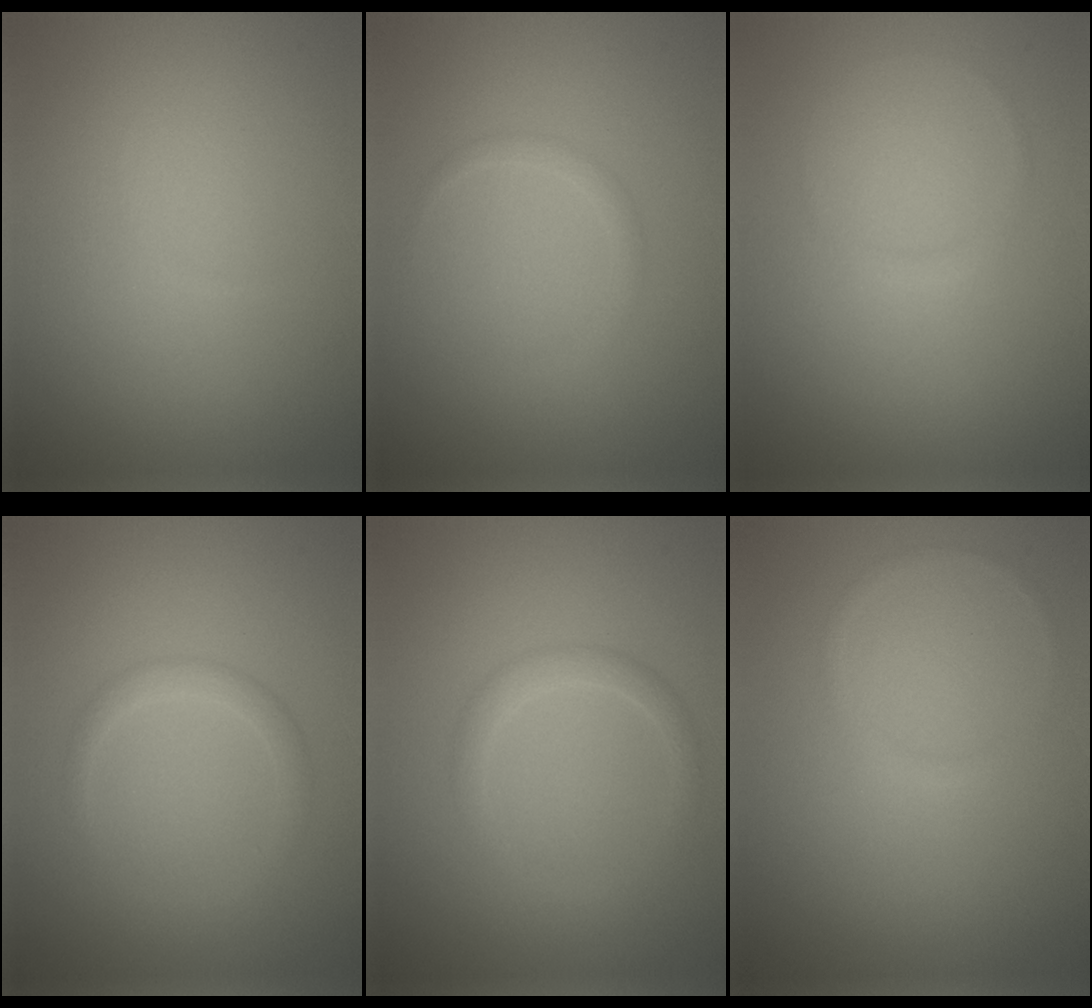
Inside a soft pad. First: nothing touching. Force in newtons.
{"total": 1.0, "press": 1.0, "slide": 0.0}
{"total": 0.6, "press": 0.6, "slide": 0.1}
{"total": 1.5, "press": 1.5, "slide": 0.0}
{"total": 1.7, "press": 1.7, "slide": 0.1}
{"total": 0.8, "press": 0.8, "slide": 0.1}